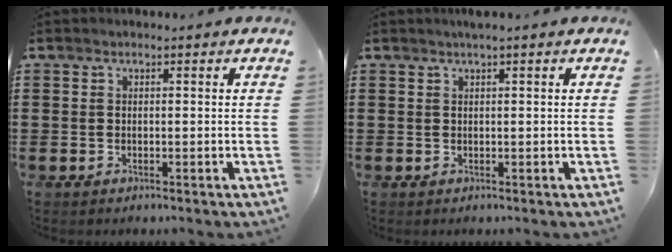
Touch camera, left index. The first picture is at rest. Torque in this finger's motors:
{"motor_torque": [0.43, -0.37, 0.00, 0.04]}